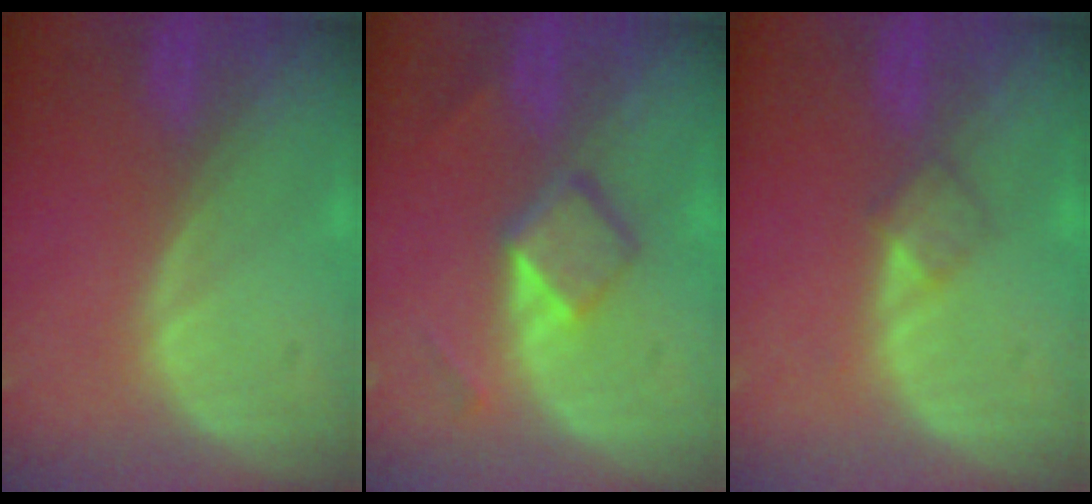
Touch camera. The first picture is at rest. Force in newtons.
{"total": 4.6, "press": 4.5, "slide": 1.0}
{"total": 2.0, "press": 2.0, "slide": 0.2}